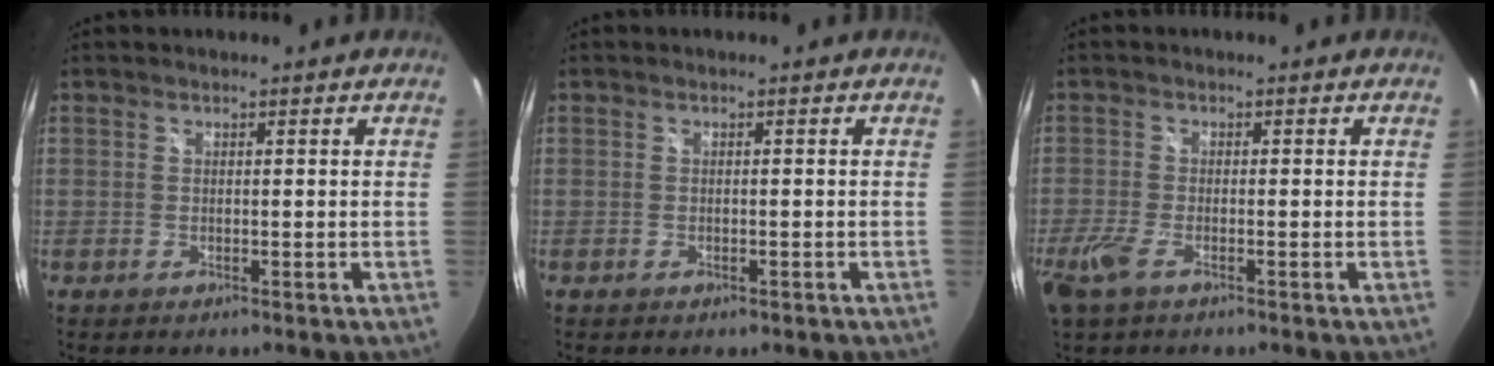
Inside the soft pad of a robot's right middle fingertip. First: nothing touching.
{"total": 1.0, "force": [-0.6, 0.6, 0.6], "torque": [-0.009, -0.002, -0.008]}
{"total": 4.8, "force": [-2.7, 1.7, 3.5], "torque": [-0.090, -0.013, -0.051]}